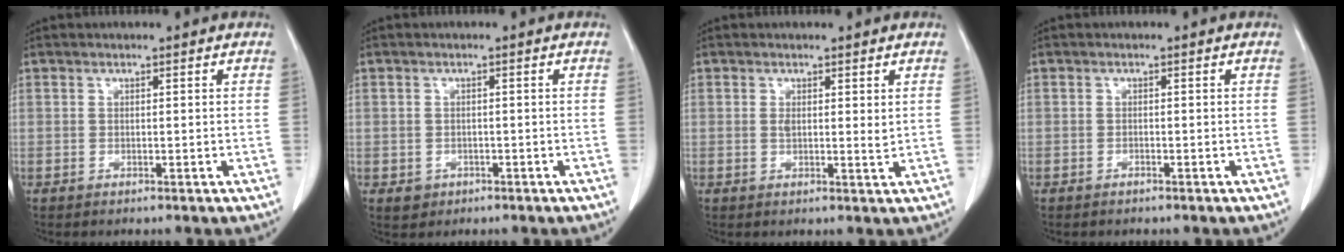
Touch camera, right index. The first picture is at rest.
{"total": 2.1, "force": [-0.8, 2.0, 0.2], "torque": [0.003, 0.008, -0.005]}
{"total": 1.0, "force": [0.2, 0.4, 0.9], "torque": [-0.014, -0.002, 0.002]}
{"total": 0.5, "force": [-0.4, 0.3, 0.0], "torque": [-0.003, 0.001, -0.007]}